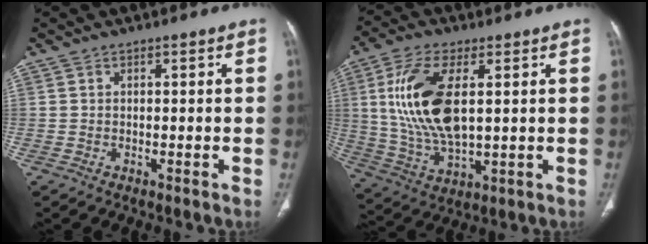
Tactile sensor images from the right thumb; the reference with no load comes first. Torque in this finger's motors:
{"motor_torque": [-0.89, 1.55, 0.74, 0.70, 0.50]}